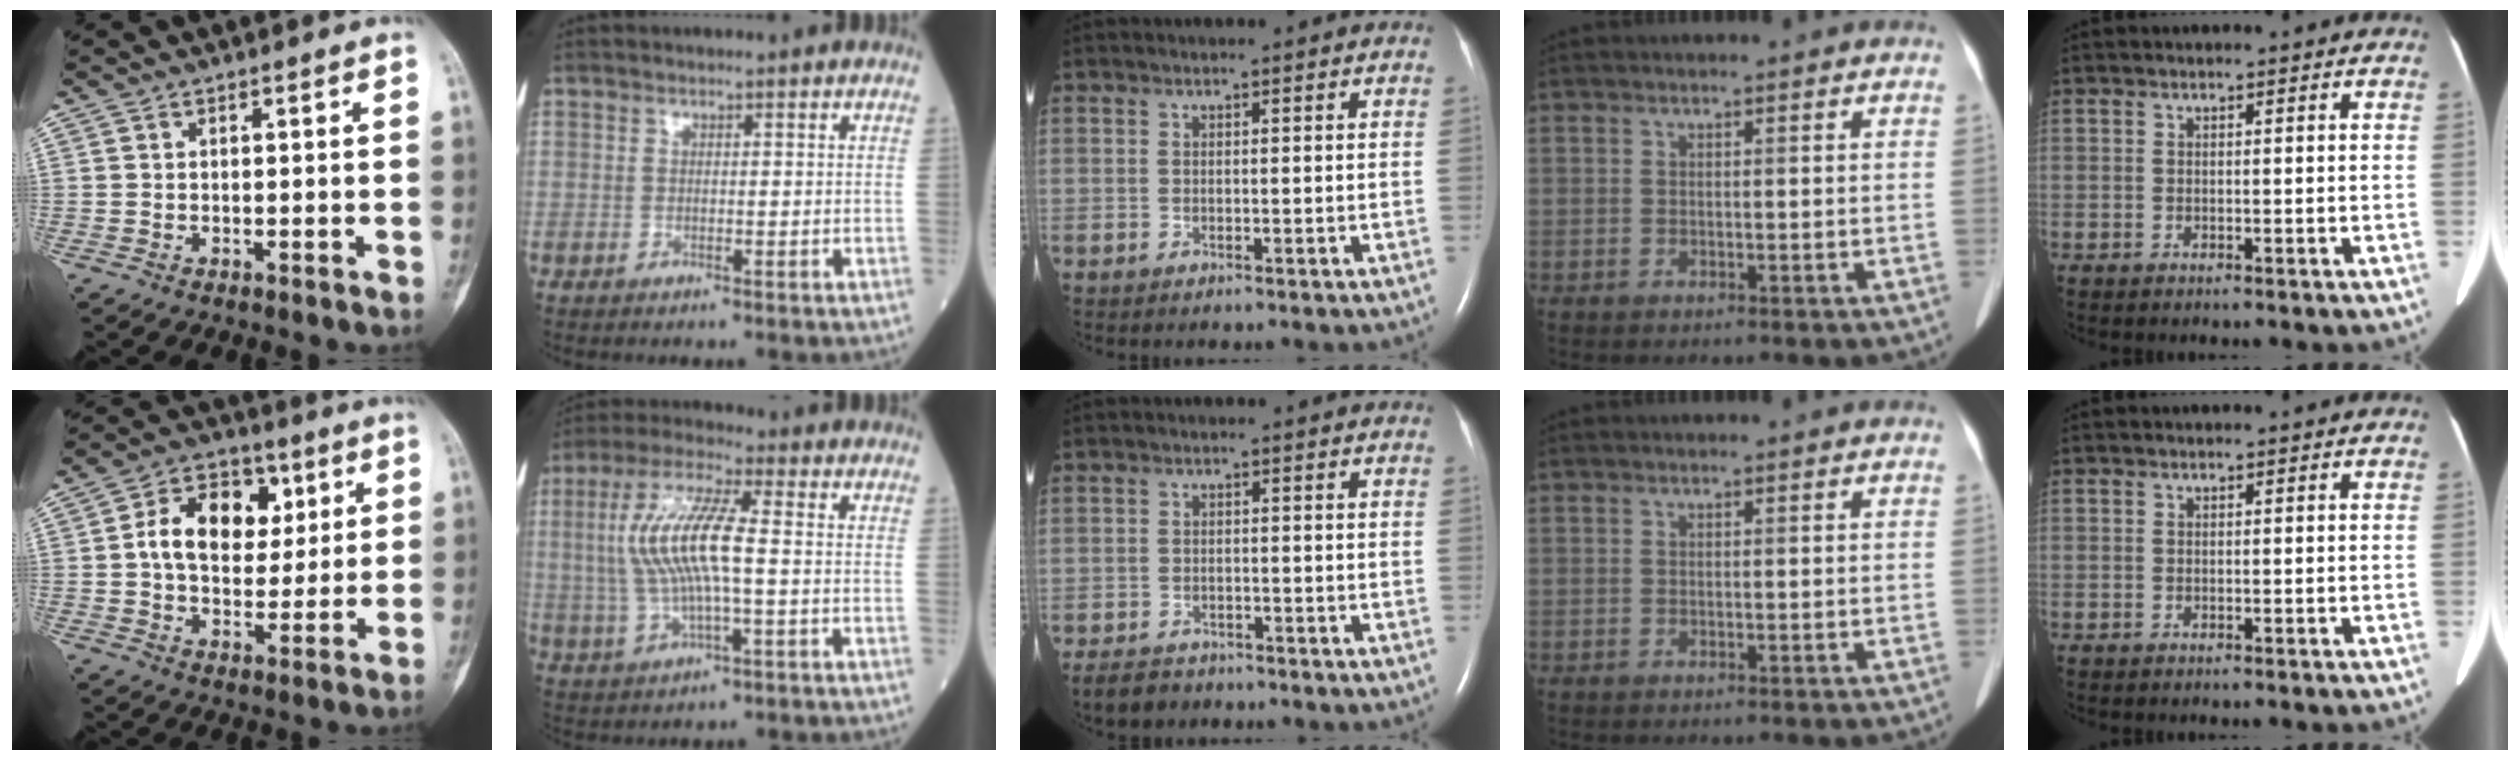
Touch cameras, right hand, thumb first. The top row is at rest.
{"thumb": {"total": 13.4, "force": [3.0, 9.3, 9.1], "torque": [-0.111, 0.005, 0.044]}, "index": {"total": 11.3, "force": [0.4, 2.0, 11.1], "torque": [-0.237, 0.012, 0.007]}, "middle": {"total": 4.4, "force": [-3.7, 2.2, 1.0], "torque": [-0.019, -0.003, -0.059]}}